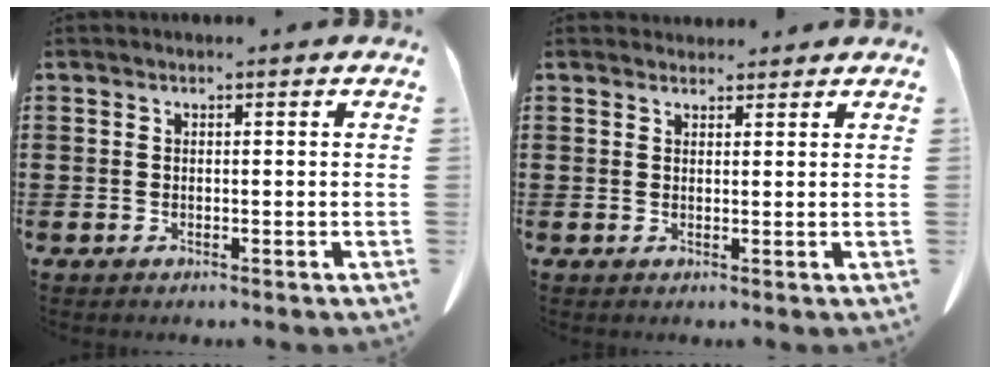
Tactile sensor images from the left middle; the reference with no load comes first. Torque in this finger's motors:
{"motor_torque": [0.04, -0.03, 0.01, 0.00]}